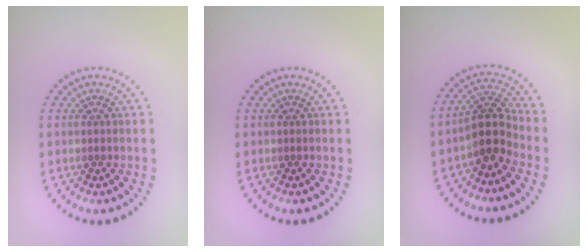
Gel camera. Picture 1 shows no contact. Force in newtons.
{"total": 0.0}
{"total": 3.5, "press": 2.8, "slide": 2.1}